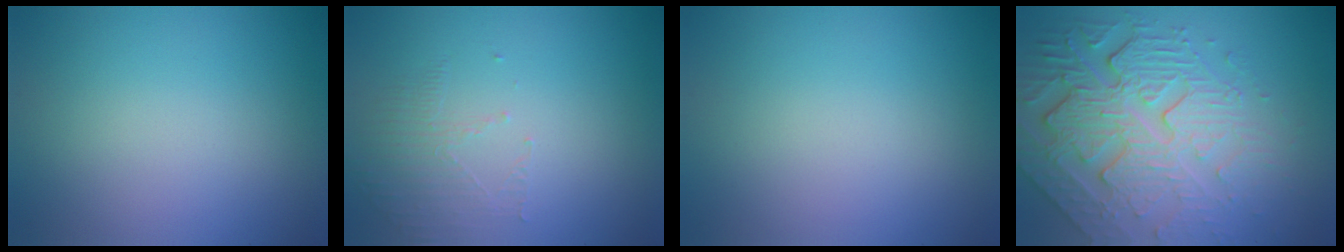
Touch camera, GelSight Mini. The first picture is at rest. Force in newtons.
{"total": 1.6, "press": 0.7, "slide": 1.4}
{"total": 0.0}
{"total": 7.1, "press": 5.6, "slide": 4.4}